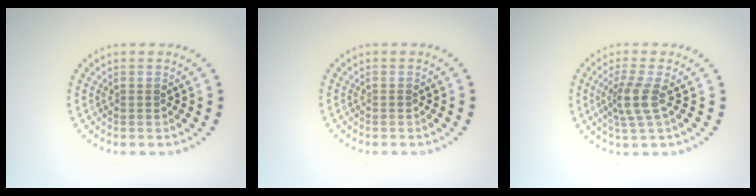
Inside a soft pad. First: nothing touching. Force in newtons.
{"total": 0.0}
{"total": 2.7, "press": 2.1, "slide": 1.7}